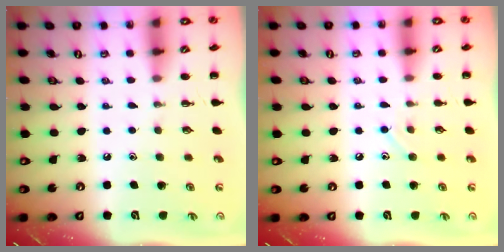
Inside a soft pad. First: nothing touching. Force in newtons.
{"total": 7.4, "press": 7.1, "slide": 2.1}